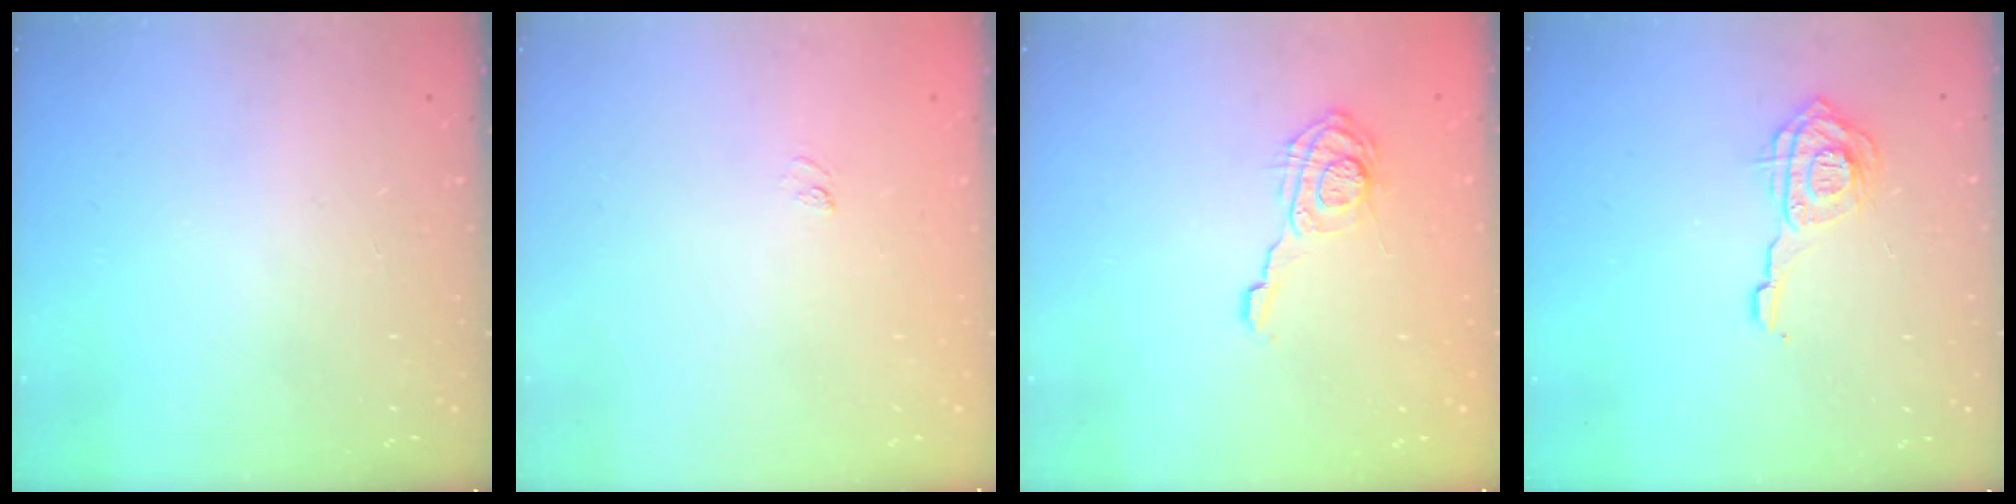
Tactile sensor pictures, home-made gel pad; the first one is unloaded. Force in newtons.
{"total": 5.0, "press": 4.9, "slide": 1.1}
{"total": 11.8, "press": 11.8, "slide": 0.4}
{"total": 11.6, "press": 11.6, "slide": 1.1}